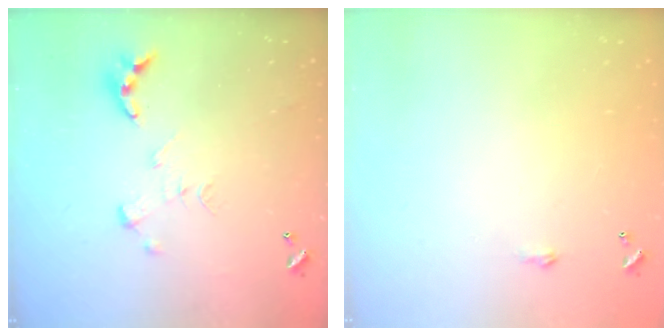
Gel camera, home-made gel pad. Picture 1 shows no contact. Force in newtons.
{"total": 1.8, "press": 1.8, "slide": 0.3}